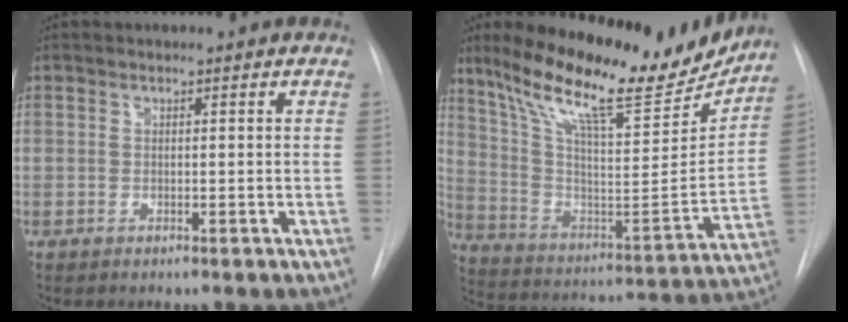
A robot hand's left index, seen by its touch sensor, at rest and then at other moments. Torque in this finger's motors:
{"motor_torque": [0.71, -1.43, 0.50, 0.16]}